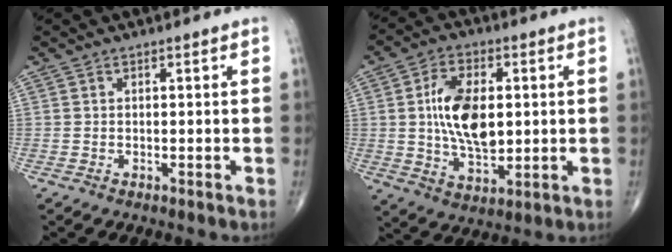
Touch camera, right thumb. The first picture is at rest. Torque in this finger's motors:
{"motor_torque": [0.75, 2.81, 0.67, -0.67, 0.16]}